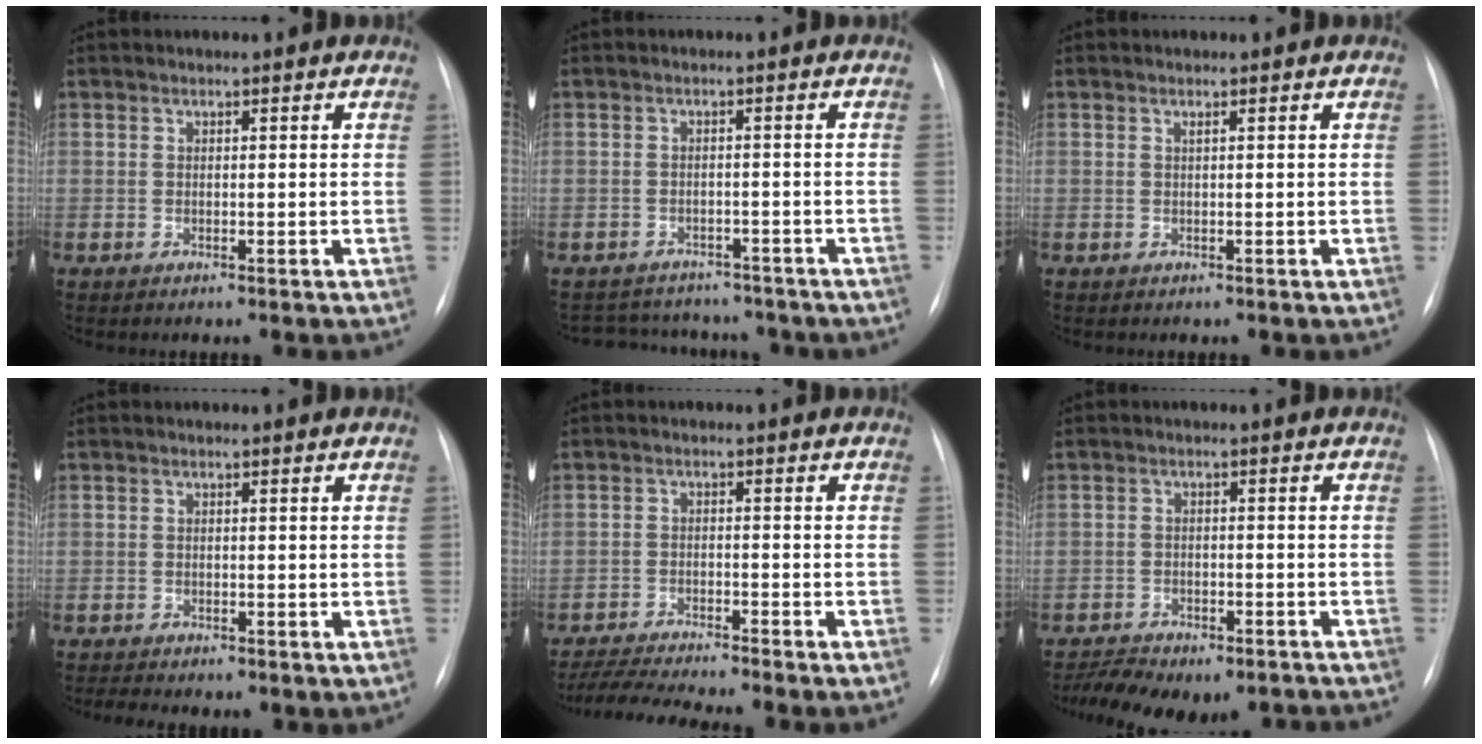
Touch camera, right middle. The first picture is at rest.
{"total": 11.1, "force": [-9.7, 4.7, 2.6], "torque": [-0.050, 0.016, -0.108]}
{"total": 0.0}
{"total": 2.7, "force": [-1.0, 1.3, 2.1], "torque": [-0.043, -0.006, -0.012]}
{"total": 7.1, "force": [-6.2, -0.7, 3.3], "torque": [-0.063, -0.016, -0.105]}
{"total": 11.0, "force": [-8.3, 4.6, 5.5], "torque": [-0.102, 0.003, -0.118]}